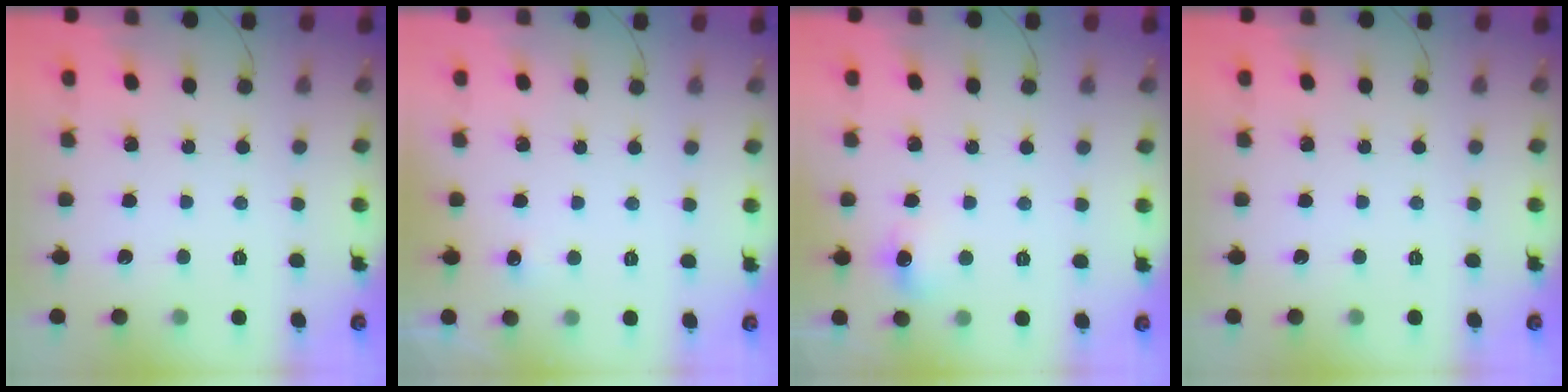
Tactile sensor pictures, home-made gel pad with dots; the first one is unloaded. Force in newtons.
{"total": 2.4, "press": 2.2, "slide": 1.1}
{"total": 6.2, "press": 6.0, "slide": 1.9}
{"total": 0.0}